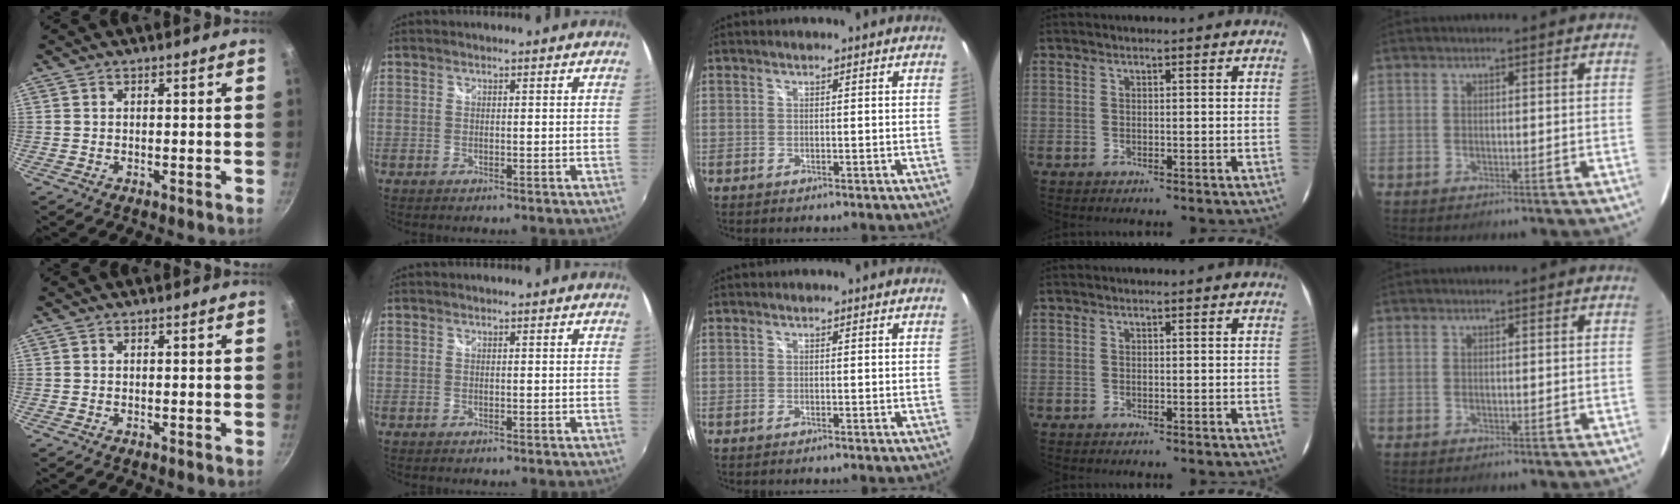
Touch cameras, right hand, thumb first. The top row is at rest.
{}